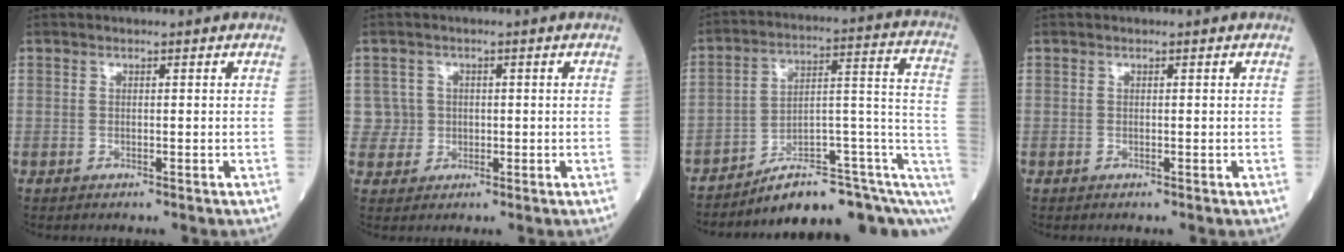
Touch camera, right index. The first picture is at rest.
{"total": 3.0, "force": [0.2, 2.9, -0.5], "torque": [0.022, 0.007, 0.002]}
{"total": 15.3, "force": [-9.5, 4.5, 11.2], "torque": [-0.102, 0.090, -0.132]}
{"total": 0.0}